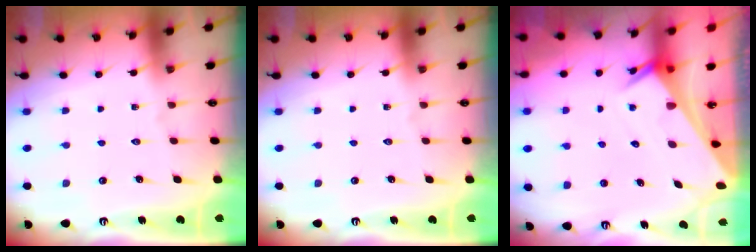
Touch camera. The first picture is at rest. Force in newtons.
{"total": 0.0}
{"total": 2.5, "press": 2.5, "slide": 0.2}